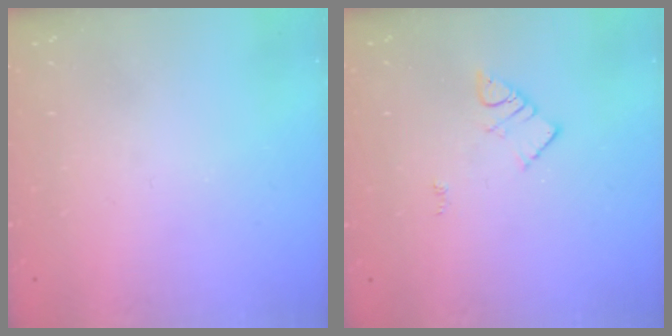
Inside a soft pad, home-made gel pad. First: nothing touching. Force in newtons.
{"total": 3.1, "press": 3.1, "slide": 0.2}